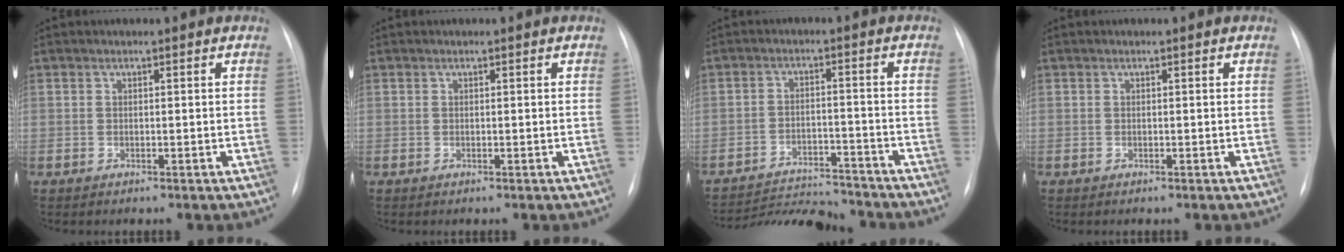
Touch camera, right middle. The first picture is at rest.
{"total": 0.0}
{"total": 11.5, "force": [-11.3, 1.0, 1.9], "torque": [-0.031, -0.004, -0.176]}
{"total": 0.0}